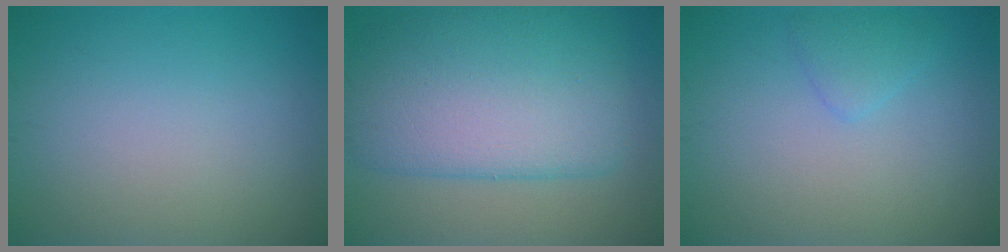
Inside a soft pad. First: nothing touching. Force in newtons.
{"total": 9.8, "press": 9.8, "slide": 0.3}
{"total": 1.5, "press": 1.5, "slide": 0.1}